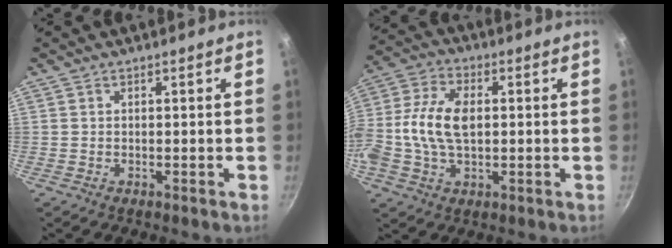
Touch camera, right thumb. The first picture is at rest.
{"total": 12.0, "force": [0.2, 7.4, 9.5], "torque": [-0.187, 0.020, -0.011]}